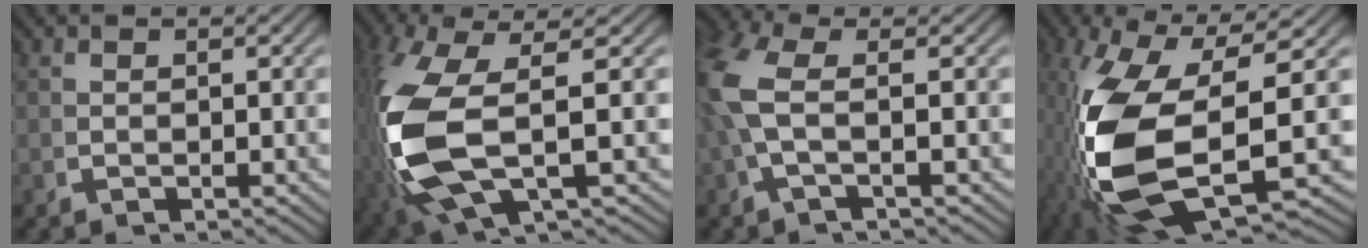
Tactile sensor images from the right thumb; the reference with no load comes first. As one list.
[{"total": 11.9, "force": [-1.1, 5.8, 10.3], "torque": [-0.253, -0.027, 0.008]}, {"total": 5.1, "force": [0.6, 2.2, 4.5], "torque": [-0.126, -0.007, 0.015]}, {"total": 16.6, "force": [-2.6, 8.9, 13.9], "torque": [-0.302, -0.056, -0.001]}]